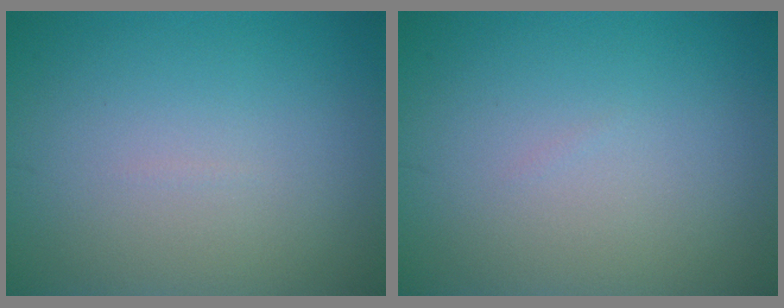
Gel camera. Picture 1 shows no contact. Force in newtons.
{"total": 0.0}